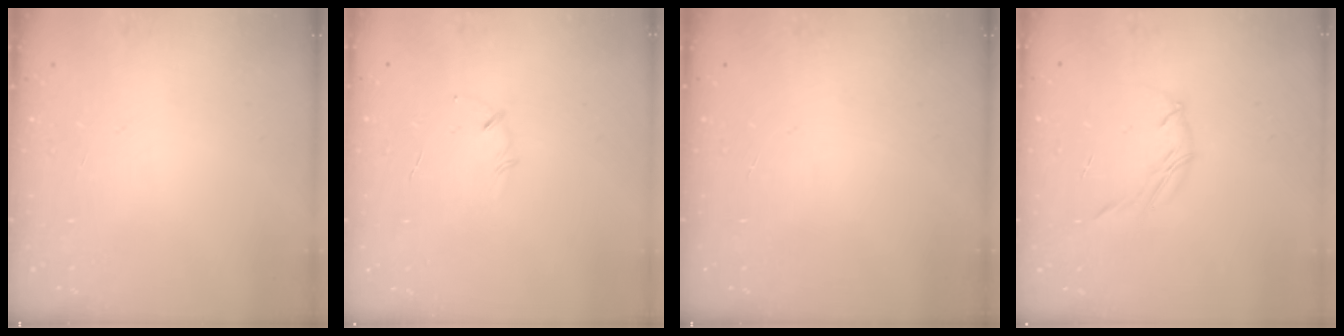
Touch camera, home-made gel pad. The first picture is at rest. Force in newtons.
{"total": 3.1, "press": 3.0, "slide": 0.7}
{"total": 0.0}
{"total": 4.4, "press": 4.3, "slide": 0.8}